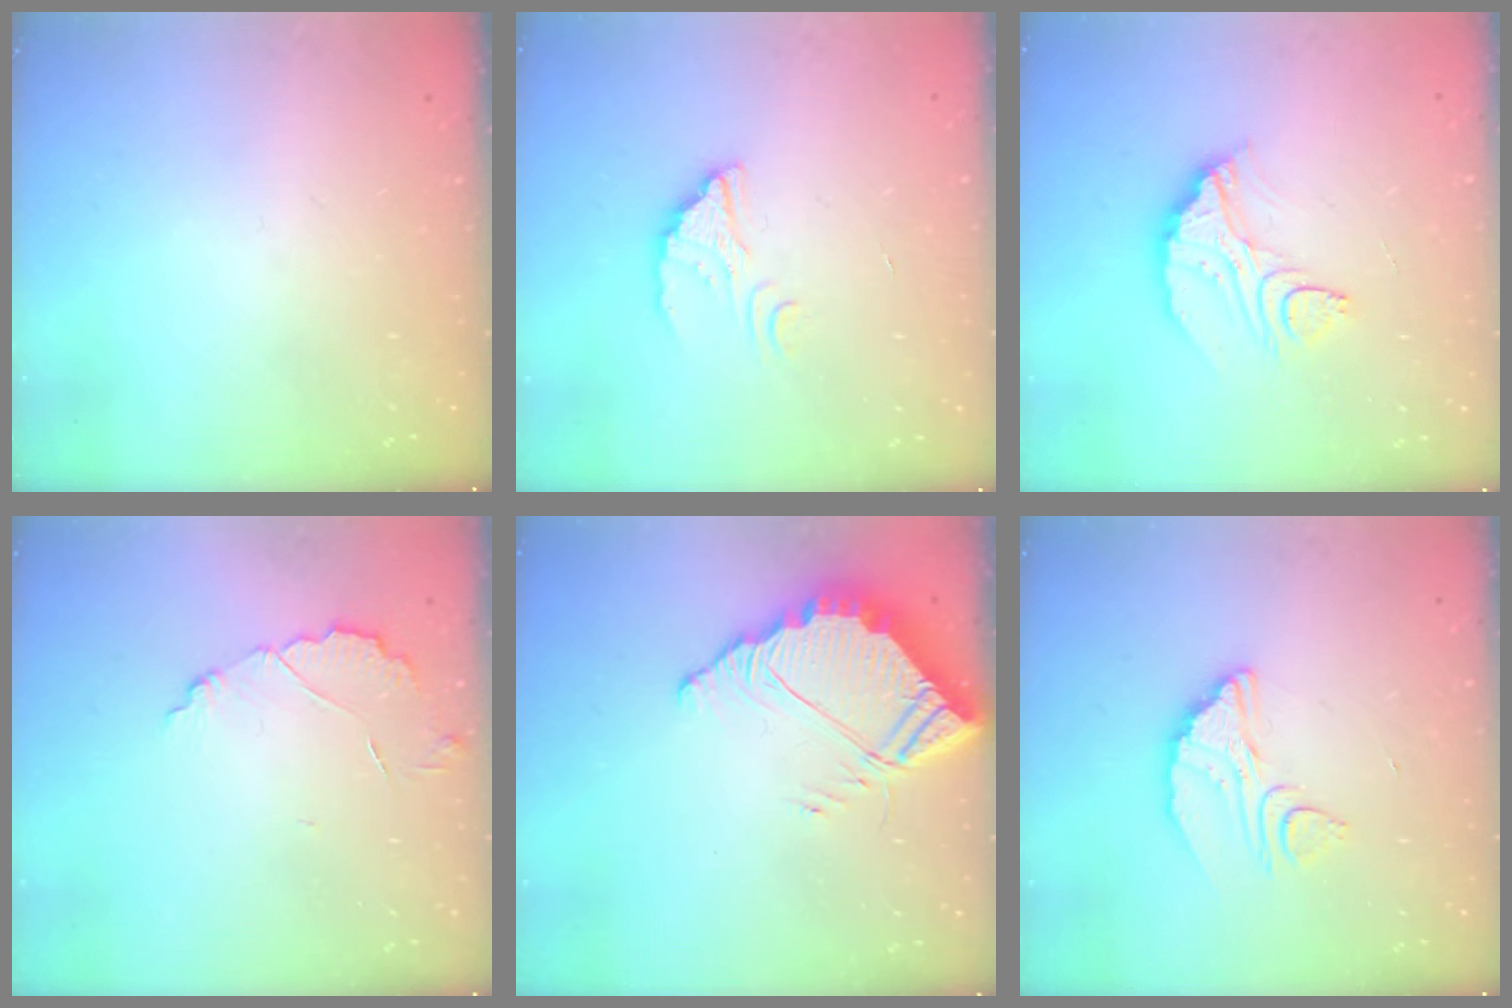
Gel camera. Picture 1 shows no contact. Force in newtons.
{"total": 2.7, "press": 2.7, "slide": 0.1}
{"total": 10.7, "press": 10.7, "slide": 0.8}
{"total": 4.3, "press": 4.3, "slide": 0.3}
{"total": 8.9, "press": 8.9, "slide": 0.6}
{"total": 8.8, "press": 8.8, "slide": 0.8}